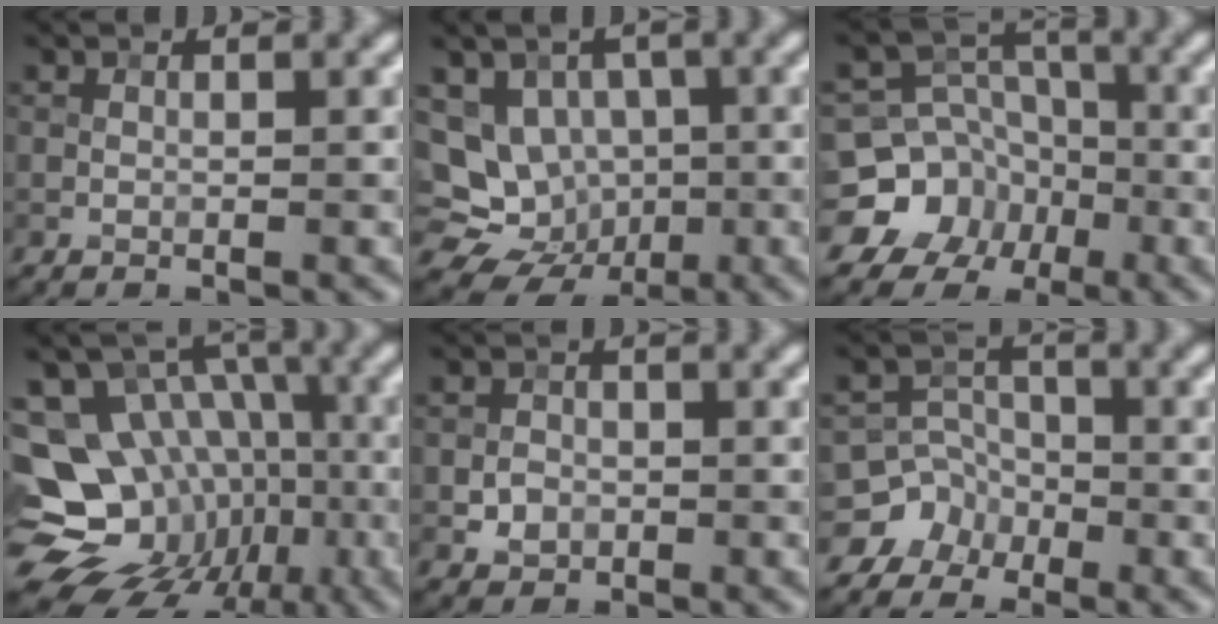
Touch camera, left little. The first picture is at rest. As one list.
[{"total": 12.0, "force": [-1.9, 10.8, 4.8], "torque": [-0.099, 0.017, -0.042]}, {"total": 10.1, "force": [-4.7, 8.6, 2.2], "torque": [-0.031, 0.001, -0.106]}, {"total": 15.8, "force": [-5.1, 12.7, 7.9], "torque": [-0.148, -0.001, -0.068]}, {"total": 2.1, "force": [-0.3, 1.9, 0.7], "torque": [-0.006, 0.001, -0.006]}, {"total": 6.8, "force": [-4.1, 5.4, -0.2], "torque": [0.032, -0.003, -0.085]}]